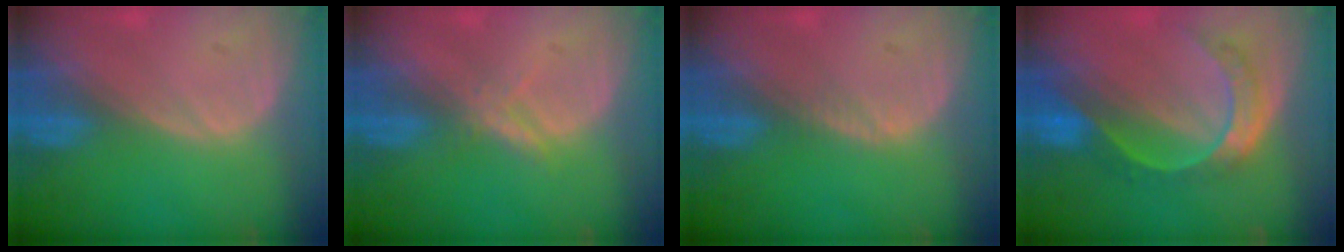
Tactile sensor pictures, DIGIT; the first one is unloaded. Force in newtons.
{"total": 2.1, "press": 2.1, "slide": 0.2}
{"total": 0.5, "press": 0.5, "slide": 0.1}
{"total": 8.0, "press": 6.7, "slide": 4.4}